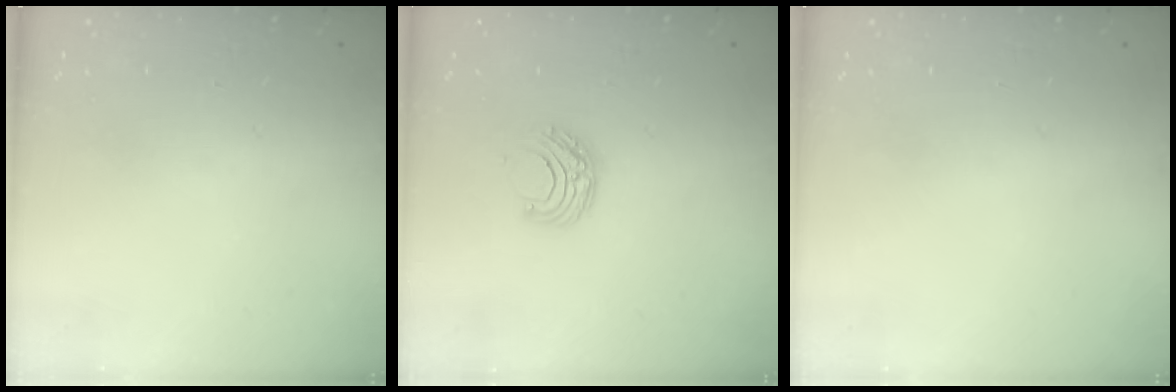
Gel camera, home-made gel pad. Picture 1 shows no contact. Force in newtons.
{"total": 6.4, "press": 6.3, "slide": 0.6}
{"total": 0.0}